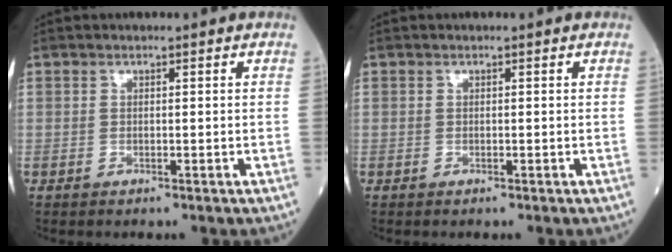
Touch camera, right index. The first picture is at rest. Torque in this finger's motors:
{"motor_torque": [0.03, 0.01, 0.00, 0.00]}